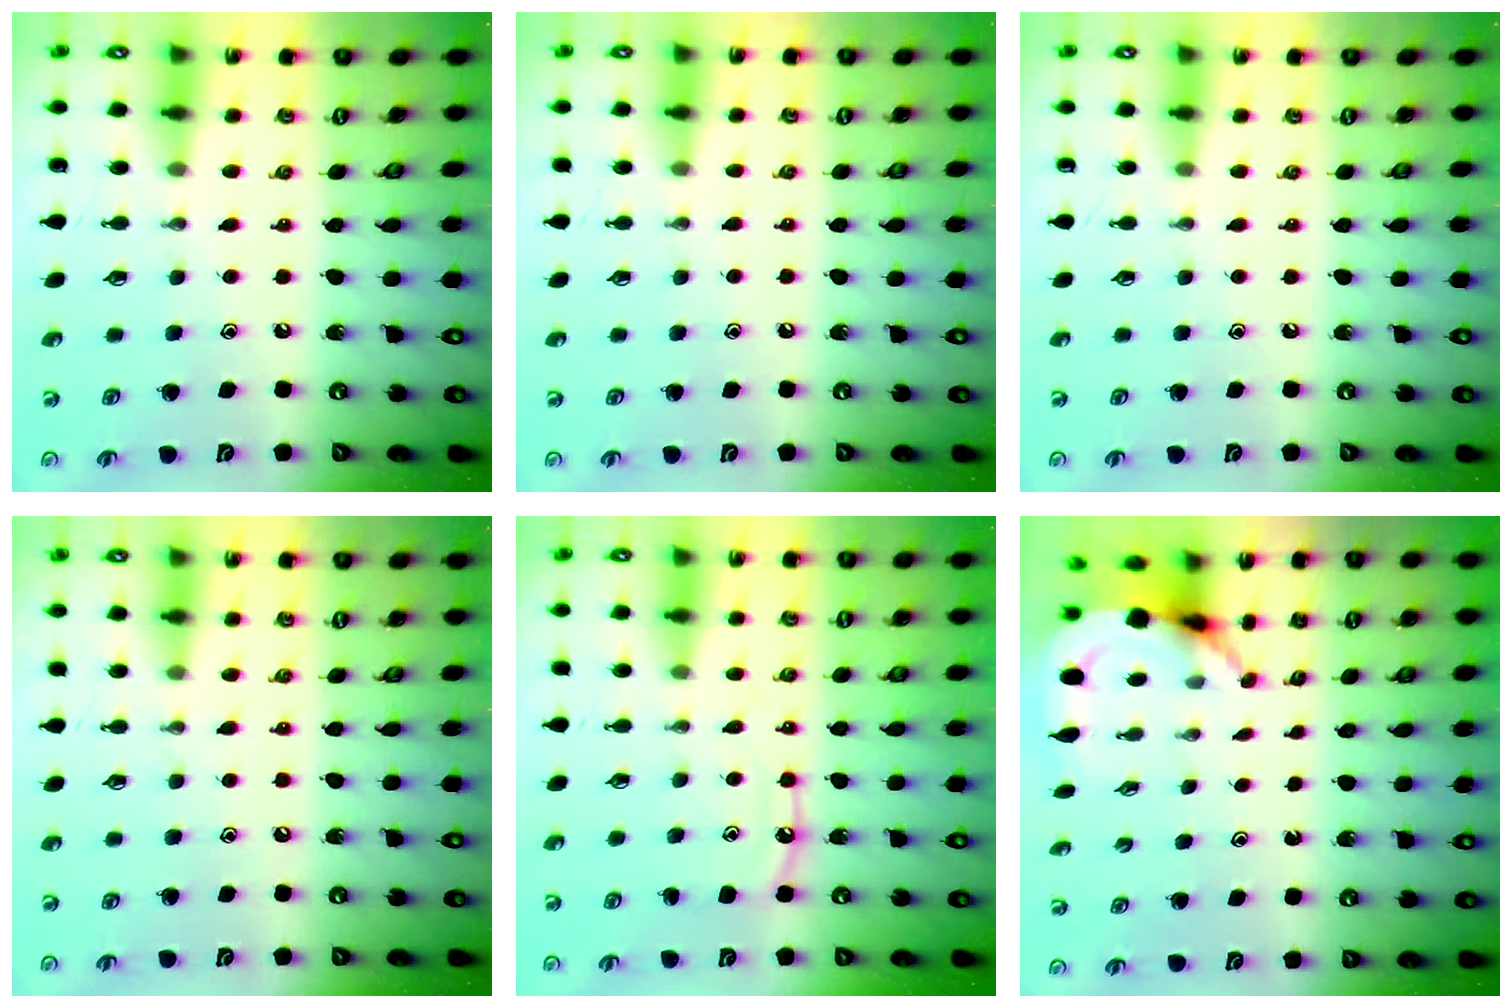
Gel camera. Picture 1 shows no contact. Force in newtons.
{"total": 4.0, "press": 4.0, "slide": 0.6}
{"total": 0.0}
{"total": 5.3, "press": 5.2, "slide": 0.7}
{"total": 7.6, "press": 7.6, "slide": 0.6}
{"total": 5.4, "press": 5.4, "slide": 0.4}